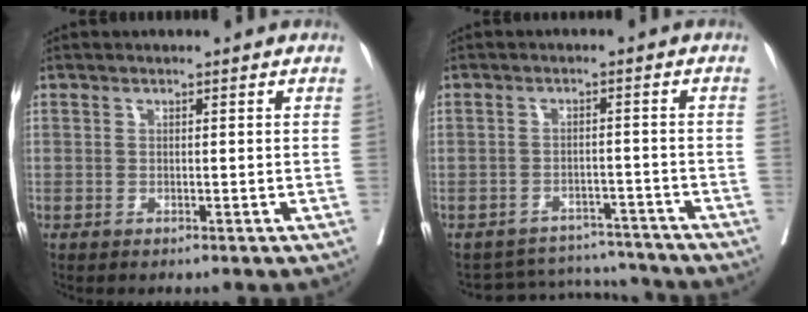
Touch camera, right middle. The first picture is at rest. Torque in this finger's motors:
{"motor_torque": [-0.39, -0.22, -0.21, -0.07]}